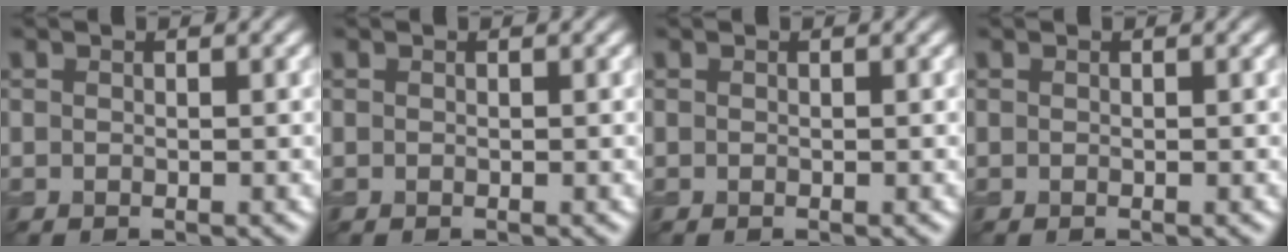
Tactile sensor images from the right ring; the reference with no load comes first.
{"total": 0.0}
{"total": 0.0}
{"total": 0.0}